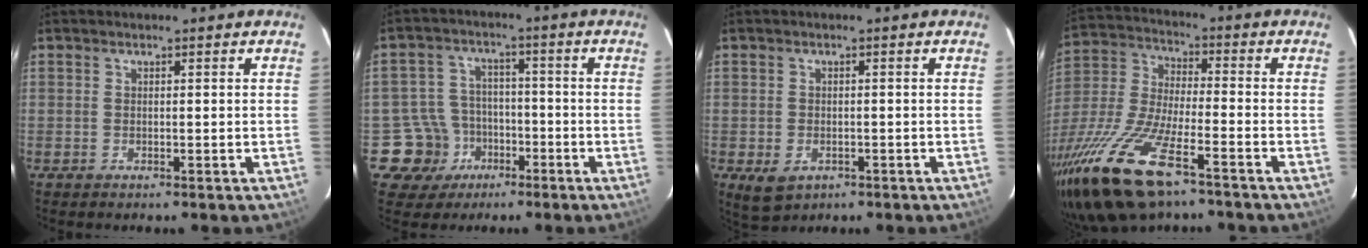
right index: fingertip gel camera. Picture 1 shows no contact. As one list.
[{"total": 8.8, "force": [-4.2, 7.8, 0.2], "torque": [-0.030, 0.031, -0.060]}, {"total": 4.6, "force": [-1.8, 3.3, 2.5], "torque": [-0.051, -0.010, -0.020]}, {"total": 22.6, "force": [-14.4, 7.0, 16.0], "torque": [-0.353, -0.056, -0.273]}]